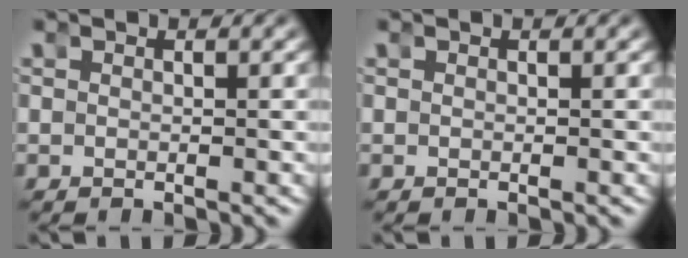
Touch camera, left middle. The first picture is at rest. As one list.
[{"total": 0.0}]